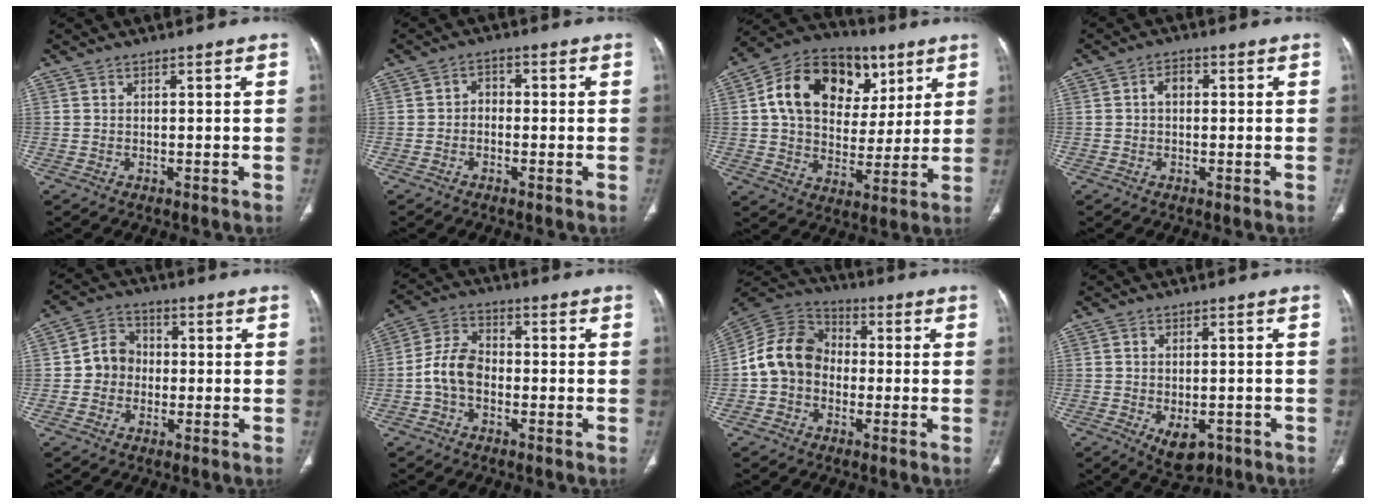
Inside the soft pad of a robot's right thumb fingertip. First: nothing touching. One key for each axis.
{"total": 2.6, "fx": -0.6, "fy": 2.1, "fz": 1.5, "tx": -0.008, "ty": 0.015, "tz": -0.020}
{"total": 21.2, "fx": 7.2, "fy": 15.3, "fz": 12.8, "tx": -0.181, "ty": 0.010, "tz": 0.115}
{"total": 2.8, "fx": 0.2, "fy": 2.0, "fz": 2.0, "tx": -0.026, "ty": 0.013, "tz": -0.002}
{"total": 6.6, "fx": -0.6, "fy": 5.9, "fz": 2.9, "tx": -0.023, "ty": 0.019, "tz": -0.022}
{"total": 4.0, "fx": -0.9, "fy": 2.5, "fz": 3.0, "tx": -0.058, "ty": 0.013, "tz": -0.023}
{"total": 11.8, "fx": -1.4, "fy": 9.6, "fz": 6.6, "tx": -0.115, "ty": 0.036, "tz": -0.040}
{"total": 6.2, "fx": -2.4, "fy": 3.6, "fz": 4.4, "tx": -0.058, "ty": 0.006, "tz": -0.022}